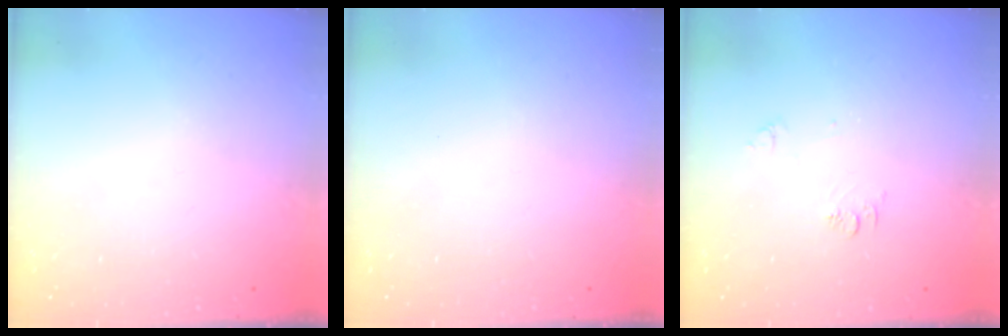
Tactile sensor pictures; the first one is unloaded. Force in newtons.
{"total": 1.7, "press": 1.6, "slide": 0.1}
{"total": 7.4, "press": 7.3, "slide": 0.8}